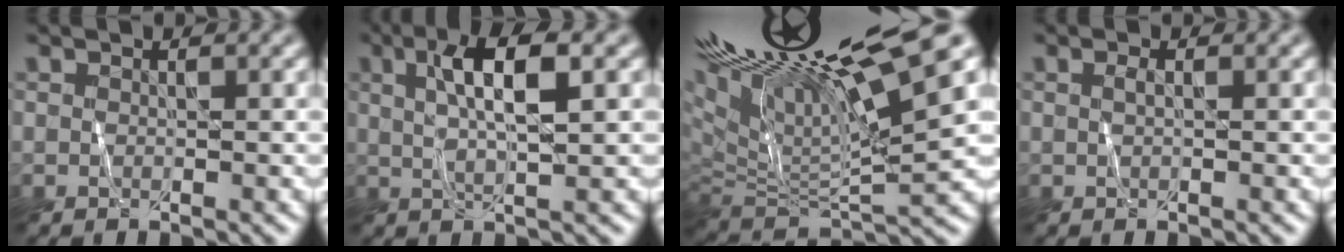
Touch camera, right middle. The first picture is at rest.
{"total": 5.5, "force": [1.4, 1.4, 5.1], "torque": [-0.093, 0.010, 0.025]}
{"total": 18.0, "force": [7.7, 6.0, 15.2], "torque": [-0.260, 0.026, 0.151]}
{"total": 0.6, "force": [0.1, 0.3, 0.5], "torque": [-0.010, 0.006, 0.000]}